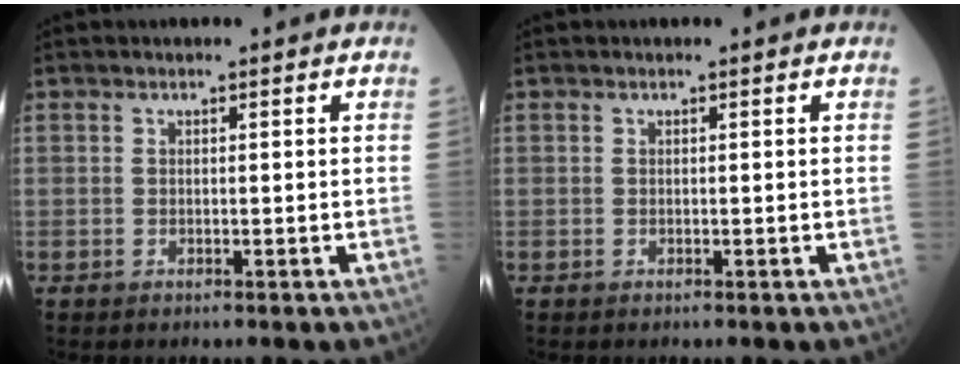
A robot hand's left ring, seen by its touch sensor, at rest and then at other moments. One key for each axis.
{"total": 0.0}